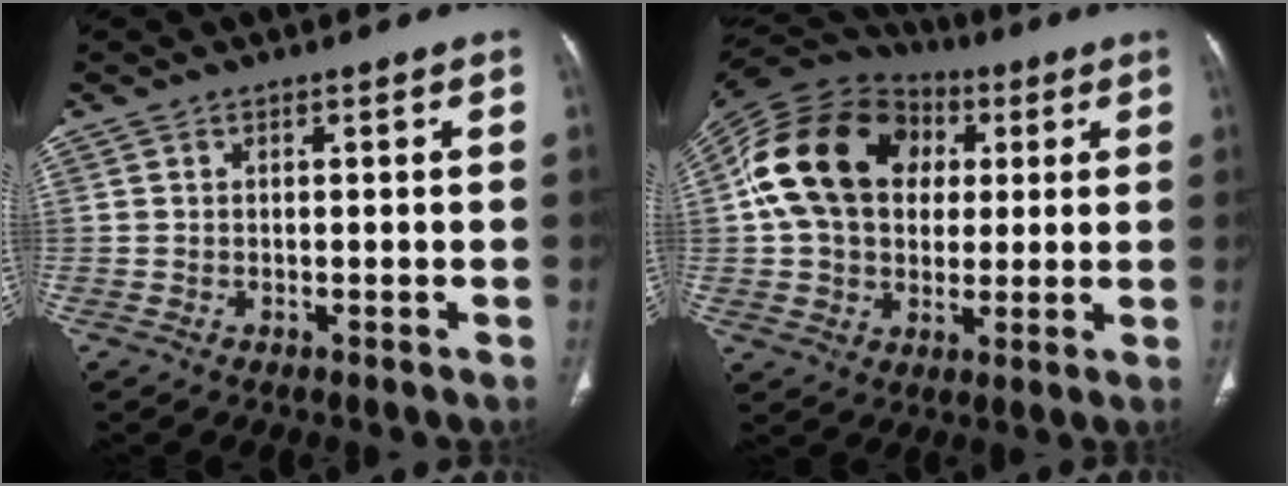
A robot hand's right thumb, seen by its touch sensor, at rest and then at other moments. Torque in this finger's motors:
{"motor_torque": [2.18, 2.82, 1.00, -1.03, 0.17]}